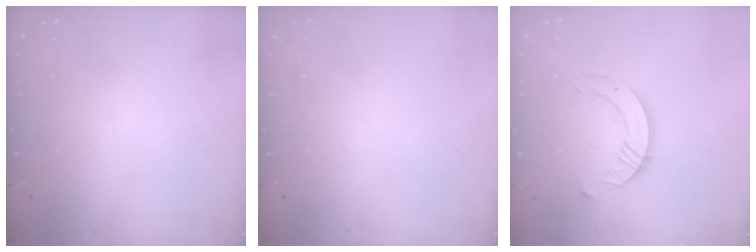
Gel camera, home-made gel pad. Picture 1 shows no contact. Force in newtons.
{"total": 0.0}
{"total": 9.2, "press": 9.1, "slide": 0.8}